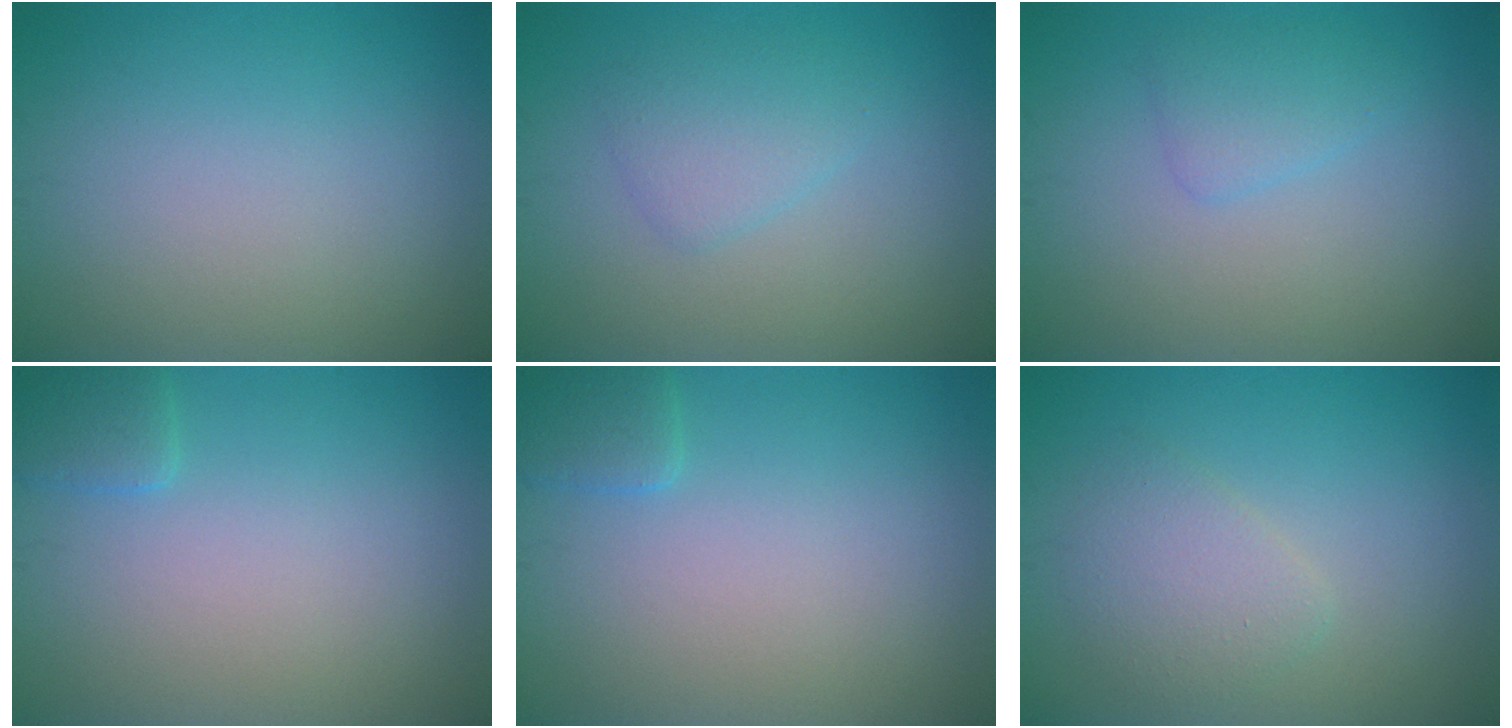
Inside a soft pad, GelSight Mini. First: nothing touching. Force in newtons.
{"total": 2.3, "press": 2.3, "slide": 0.1}
{"total": 1.8, "press": 1.8, "slide": 0.0}
{"total": 1.5, "press": 1.5, "slide": 0.1}
{"total": 1.5, "press": 1.5, "slide": 0.1}
{"total": 2.5, "press": 2.5, "slide": 0.1}